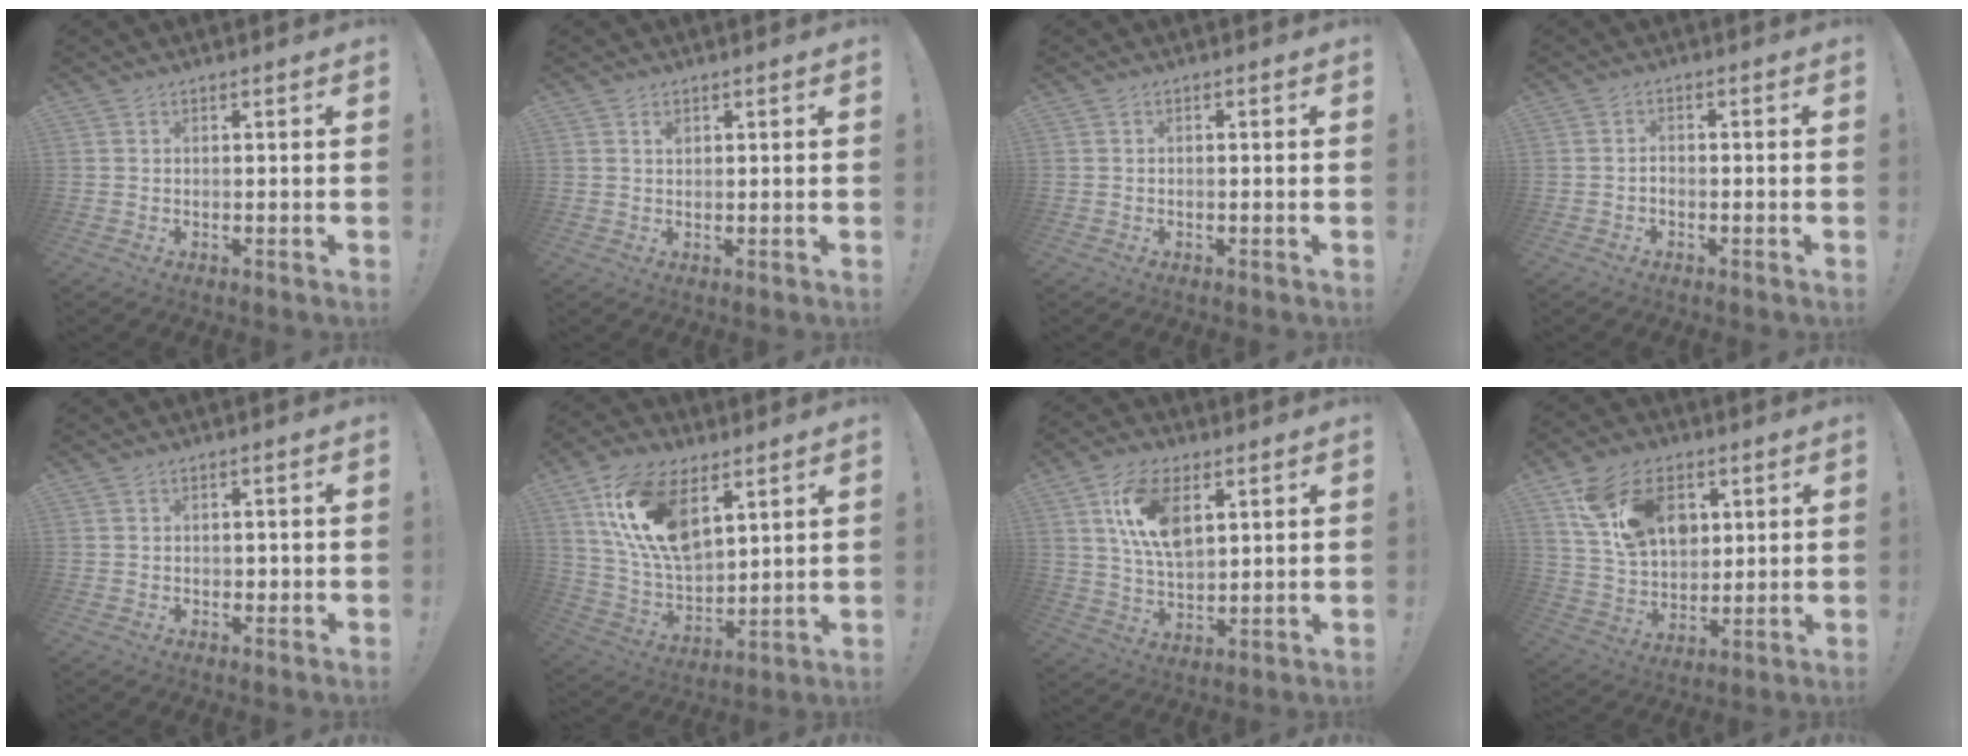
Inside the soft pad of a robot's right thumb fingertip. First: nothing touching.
{"total": 1.0, "force": [0.6, 0.7, 0.4], "torque": [0.007, -0.006, 0.008]}
{"total": 0.8, "force": [-0.7, 0.2, 0.2], "torque": [-0.005, 0.002, -0.013]}
{"total": 0.8, "force": [-0.5, 0.1, 0.5], "torque": [-0.009, 0.002, -0.009]}
{"total": 1.0, "force": [0.0, 1.0, 0.4], "torque": [0.002, -0.001, -0.002]}
{"total": 19.0, "force": [9.2, 10.7, 12.7], "torque": [-0.265, -0.041, 0.168]}
{"total": 13.9, "force": [5.4, 7.8, 10.2], "torque": [-0.199, -0.008, 0.097]}
{"total": 18.0, "force": [7.9, 12.5, 10.3], "torque": [-0.175, -0.024, 0.151]}